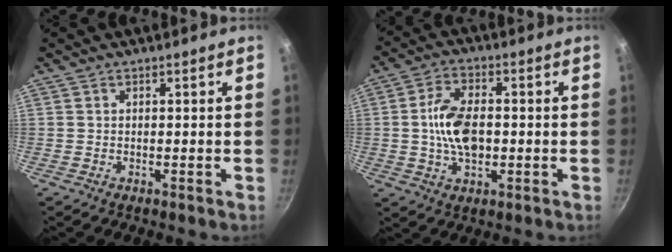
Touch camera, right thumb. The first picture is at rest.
{"total": 10.2, "force": [-0.3, 5.8, 8.3], "torque": [-0.149, 0.013, -0.011]}